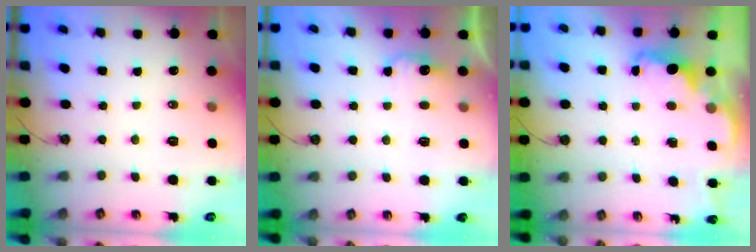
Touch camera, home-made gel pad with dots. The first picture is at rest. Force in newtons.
{"total": 3.7, "press": 3.6, "slide": 1.0}
{"total": 1.4, "press": 1.3, "slide": 0.6}